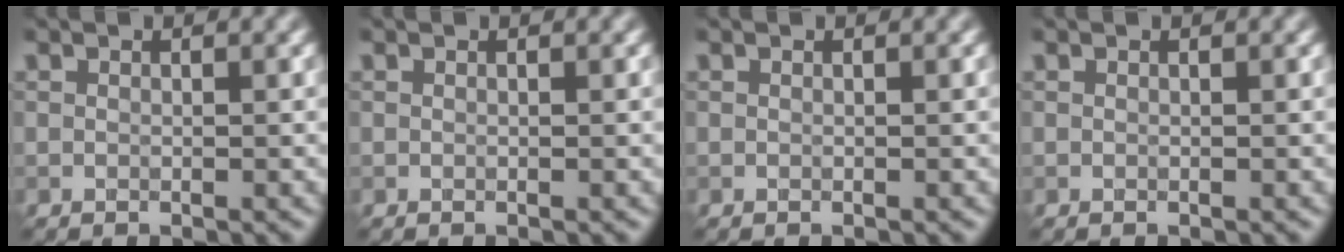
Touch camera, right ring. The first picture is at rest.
{"total": 0.0}
{"total": 0.0}
{"total": 0.0}